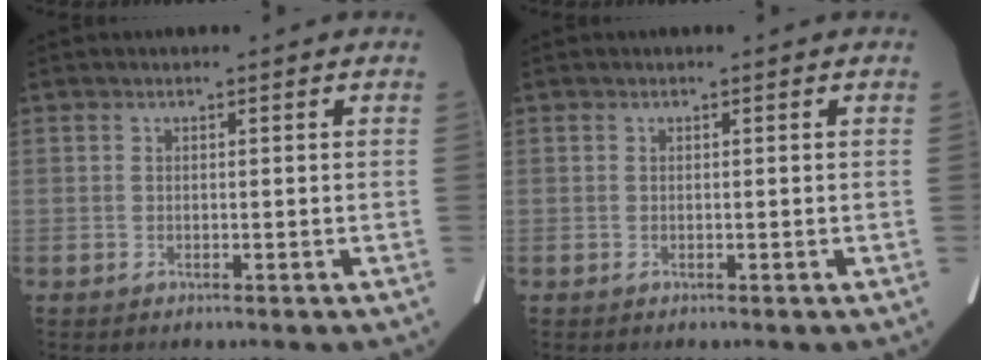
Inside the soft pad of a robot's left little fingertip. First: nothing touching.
{"total": 0.0}